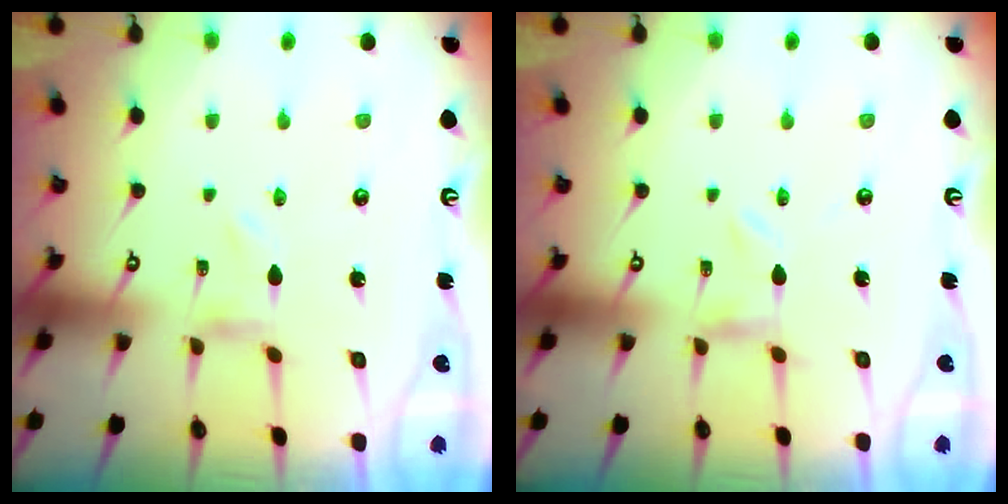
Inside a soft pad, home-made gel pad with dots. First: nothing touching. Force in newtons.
{"total": 2.9, "press": 2.9, "slide": 0.4}